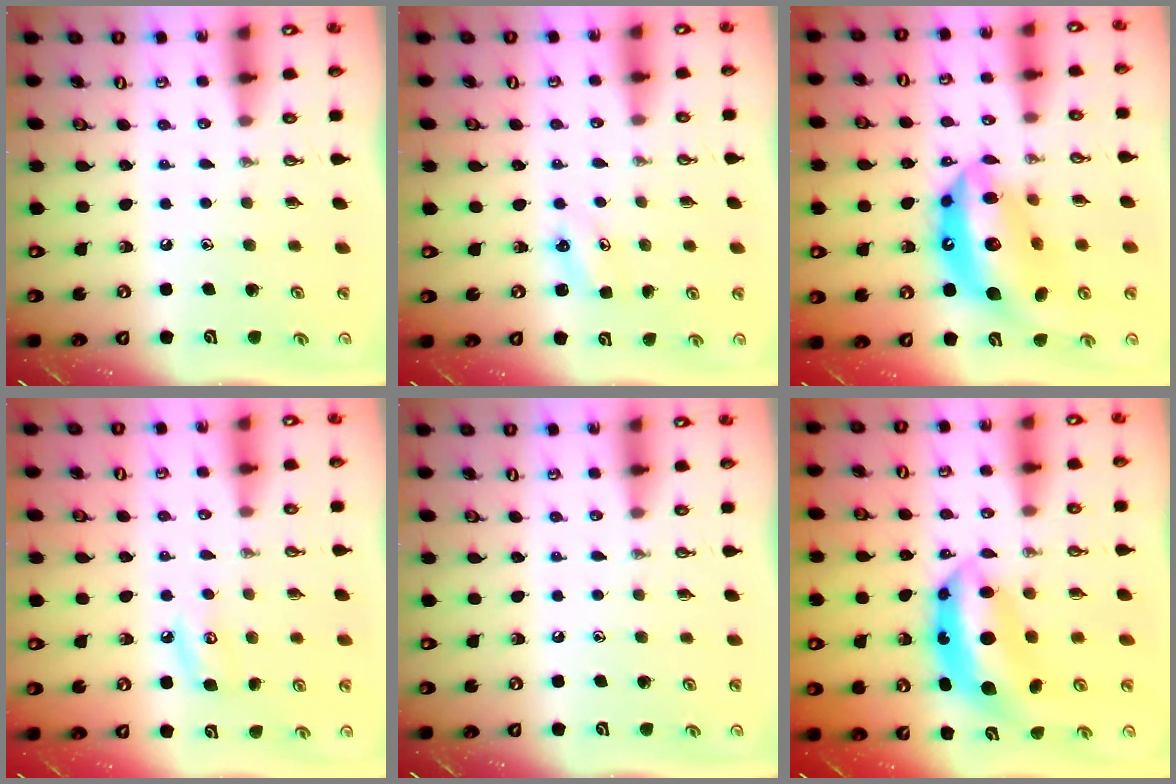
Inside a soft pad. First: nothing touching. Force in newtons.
{"total": 3.7, "press": 3.6, "slide": 0.3}
{"total": 18.8, "press": 18.7, "slide": 1.5}
{"total": 6.6, "press": 6.6, "slide": 0.7}
{"total": 0.0}
{"total": 8.8, "press": 8.8, "slide": 0.3}